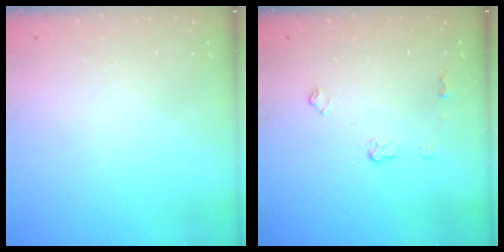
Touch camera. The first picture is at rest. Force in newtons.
{"total": 4.6, "press": 4.6, "slide": 0.7}